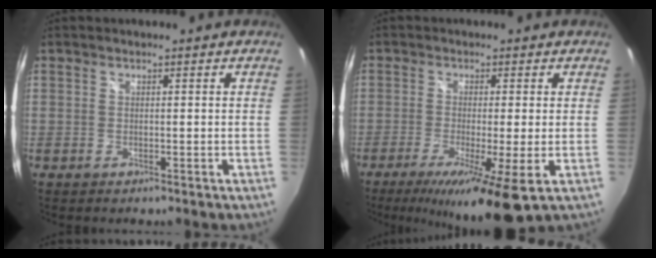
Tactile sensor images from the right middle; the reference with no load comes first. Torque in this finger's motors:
{"motor_torque": [1.49, -0.65, 0.55, 0.15]}